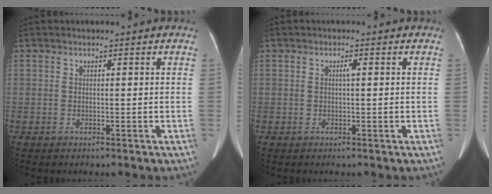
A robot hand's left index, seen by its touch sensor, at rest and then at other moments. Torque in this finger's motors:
{"motor_torque": [0.30, 0.06, 0.15, 0.03]}